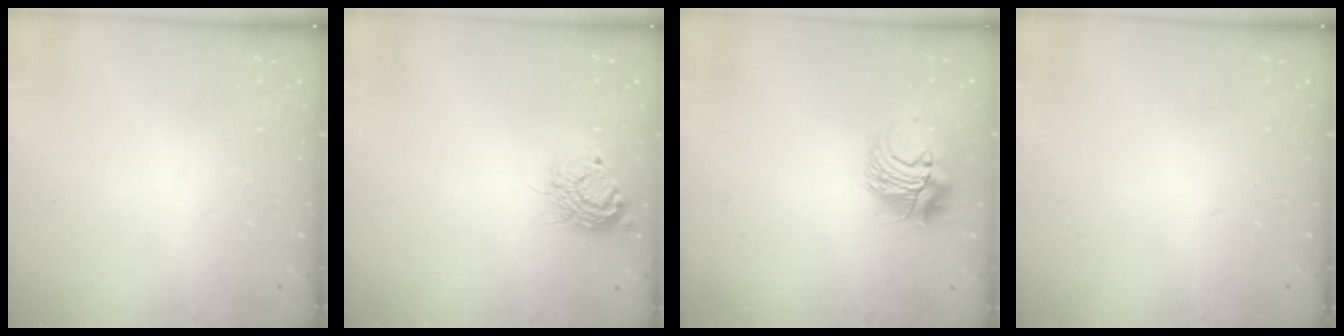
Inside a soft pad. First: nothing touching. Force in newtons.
{"total": 12.1, "press": 12.0, "slide": 0.9}
{"total": 9.5, "press": 9.4, "slide": 0.7}
{"total": 0.0}